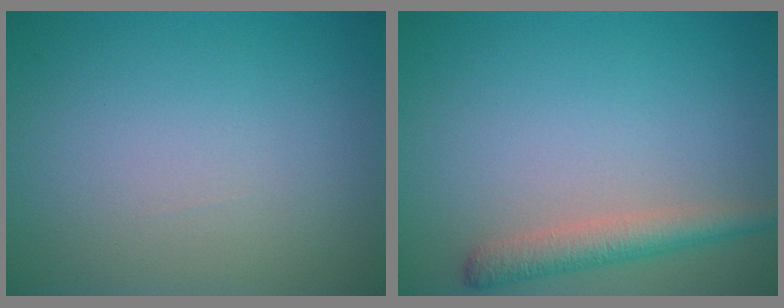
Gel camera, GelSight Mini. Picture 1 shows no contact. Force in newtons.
{"total": 3.0, "press": 3.0, "slide": 0.2}